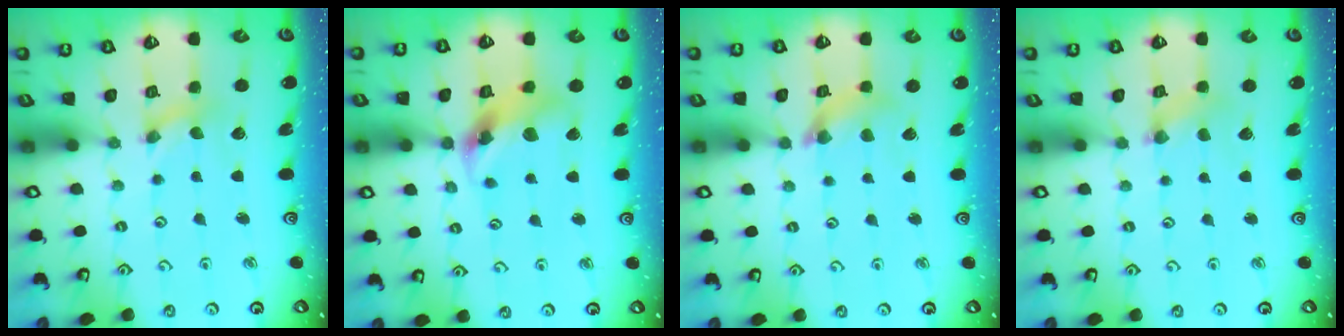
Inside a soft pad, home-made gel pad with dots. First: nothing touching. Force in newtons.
{"total": 13.5, "press": 13.3, "slide": 1.8}
{"total": 7.5, "press": 7.5, "slide": 0.7}
{"total": 1.3, "press": 1.3, "slide": 0.3}